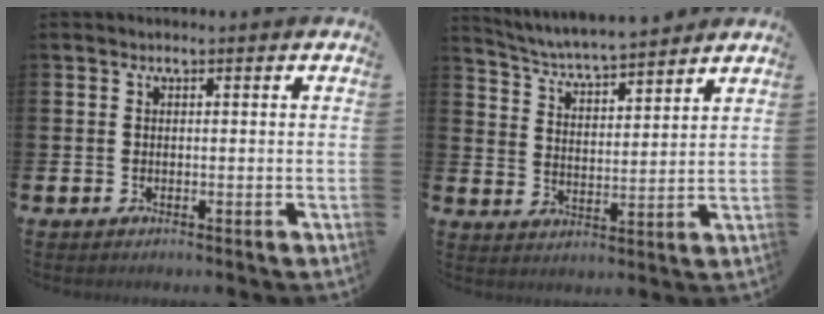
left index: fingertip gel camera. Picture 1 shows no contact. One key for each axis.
{"total": 4.7, "fx": 4.7, "fy": -0.1, "fz": 0.8, "tx": -0.043, "ty": -0.040, "tz": 0.080}